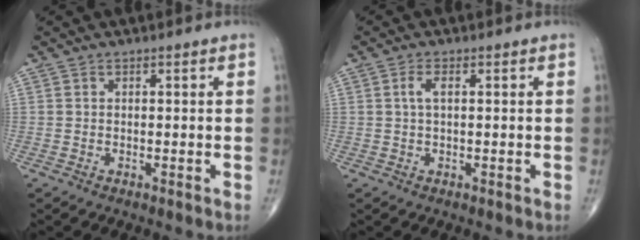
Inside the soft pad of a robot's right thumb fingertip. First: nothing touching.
{"total": 2.3, "force": [0.5, 0.8, 2.0], "torque": [-0.047, 0.006, 0.010]}